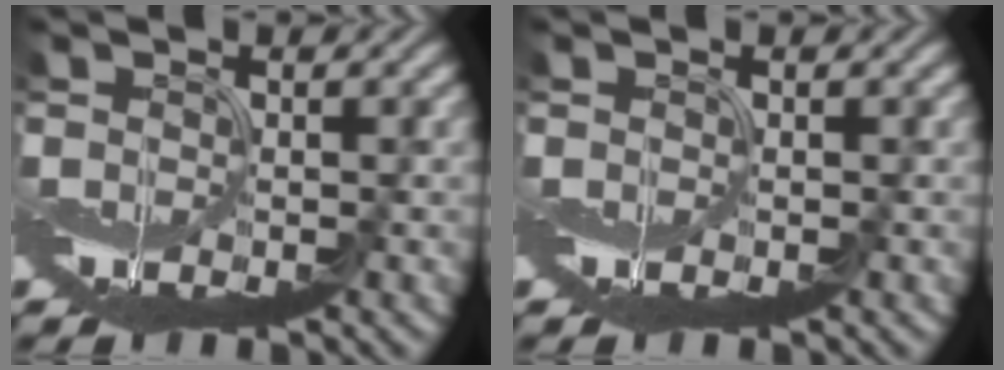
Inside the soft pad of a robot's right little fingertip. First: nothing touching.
{"total": 0.0}